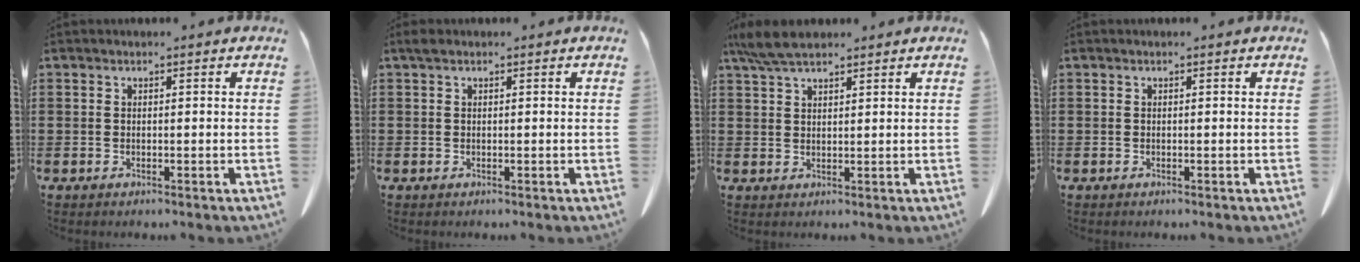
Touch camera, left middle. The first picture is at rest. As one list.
[{"total": 1.0, "force": [0.4, 0.7, 0.5], "torque": [-0.015, 0.002, 0.009]}, {"total": 5.6, "force": [4.4, 1.3, 3.2], "torque": [-0.072, -0.005, 0.084]}, {"total": 0.0}]